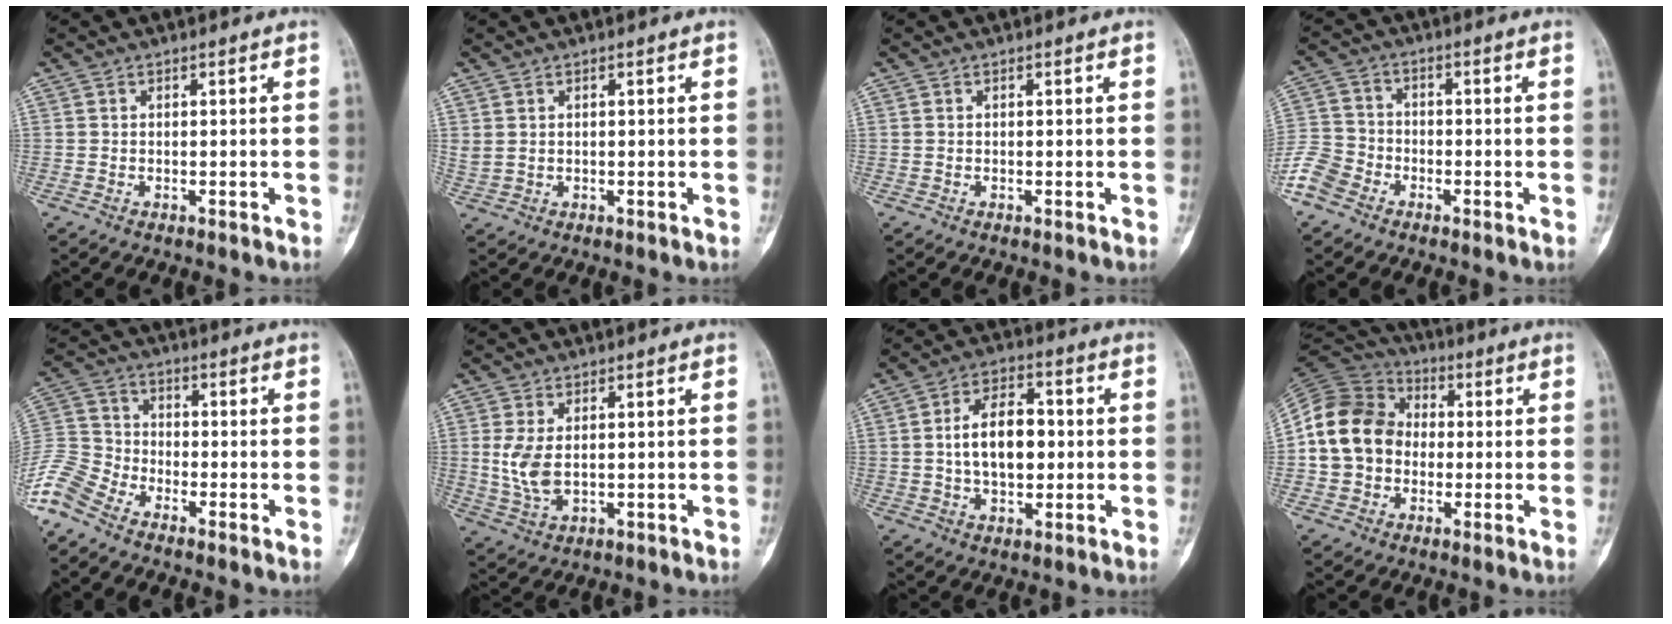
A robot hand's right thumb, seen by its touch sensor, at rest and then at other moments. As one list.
[{"total": 1.6, "force": [0.6, 1.2, 0.8], "torque": [-0.021, 0.001, 0.019]}, {"total": 0.0}, {"total": 7.3, "force": [-4.6, 5.2, 2.4], "torque": [-0.044, 0.018, -0.103]}, {"total": 9.0, "force": [-6.9, 4.2, 4.0], "torque": [-0.090, 0.026, -0.152]}, {"total": 6.1, "force": [0.7, 3.4, 5.0], "torque": [-0.108, -0.006, 0.024]}, {"total": 11.0, "force": [0.3, 6.6, 8.8], "torque": [-0.130, 0.013, 0.004]}, {"total": 14.6, "force": [-0.1, 12.2, 8.0], "torque": [-0.132, 0.034, -0.012]}]